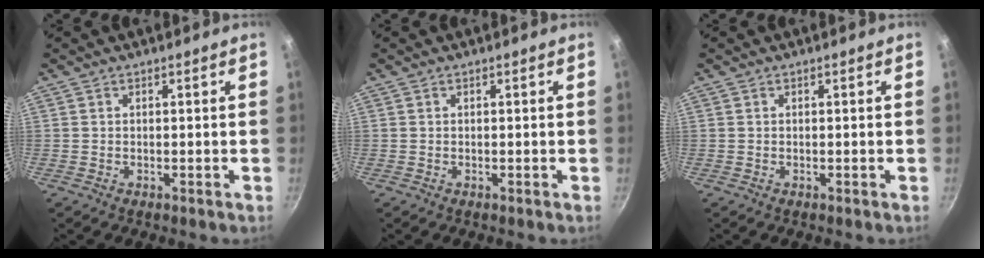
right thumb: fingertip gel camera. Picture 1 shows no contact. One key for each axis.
{"total": 0.0}
{"total": 0.0}